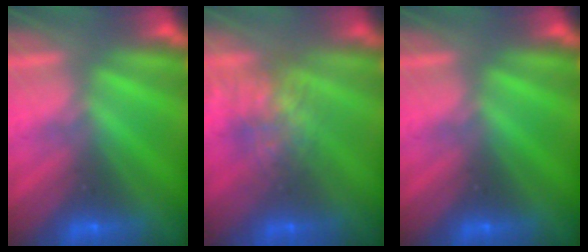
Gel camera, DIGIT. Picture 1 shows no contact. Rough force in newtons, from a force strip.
{"total": 4.7}
{"total": 0.0}